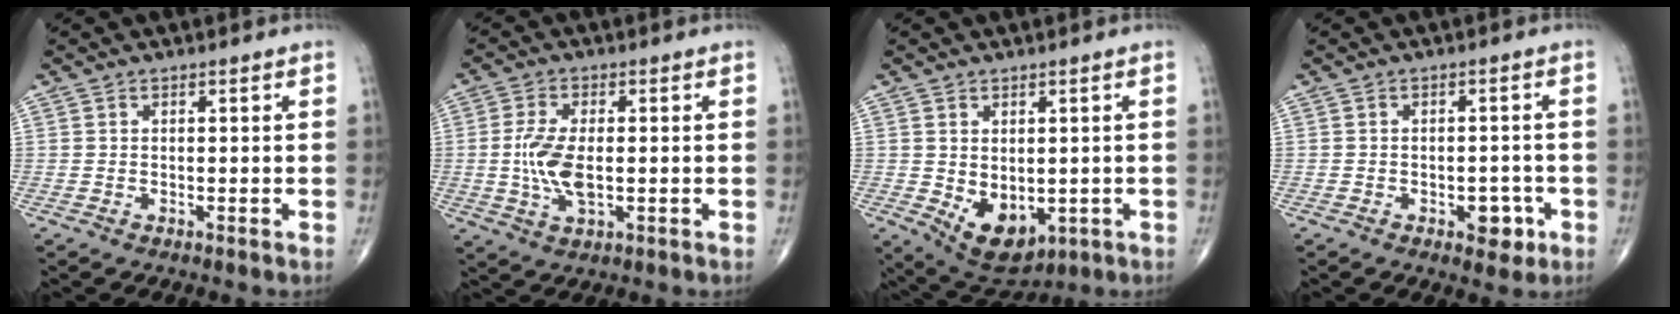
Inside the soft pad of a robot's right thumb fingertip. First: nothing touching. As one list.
[{"total": 7.7, "force": [-0.5, 3.5, 6.9], "torque": [-0.151, -0.006, -0.009]}, {"total": 9.1, "force": [-1.6, 5.7, 6.8], "torque": [-0.086, -0.009, -0.002]}, {"total": 4.5, "force": [-1.9, 2.6, 3.1], "torque": [-0.020, 0.011, -0.022]}]